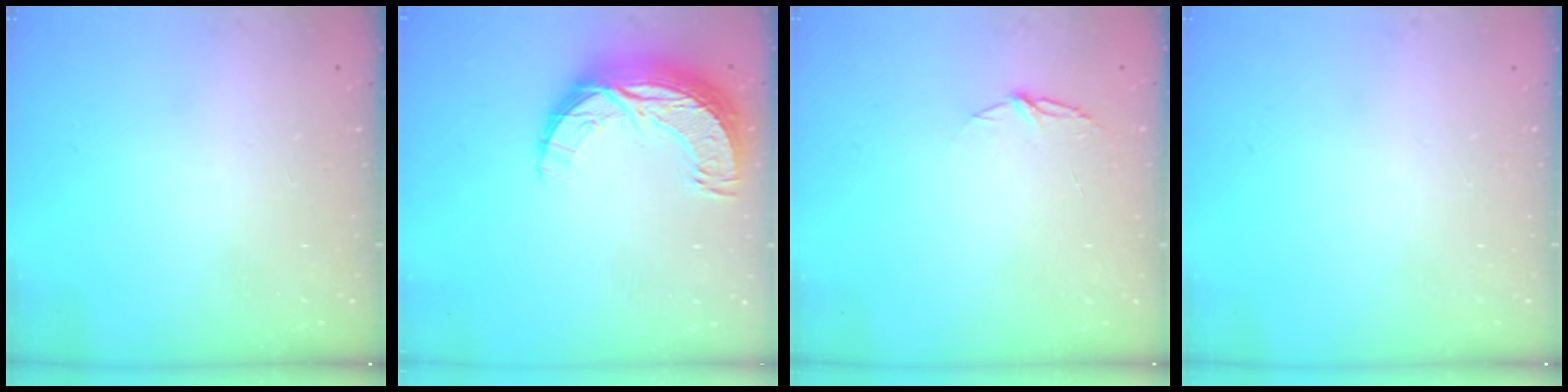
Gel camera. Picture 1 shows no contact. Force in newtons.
{"total": 12.7, "press": 12.6, "slide": 0.9}
{"total": 4.8, "press": 4.8, "slide": 0.5}
{"total": 0.0}